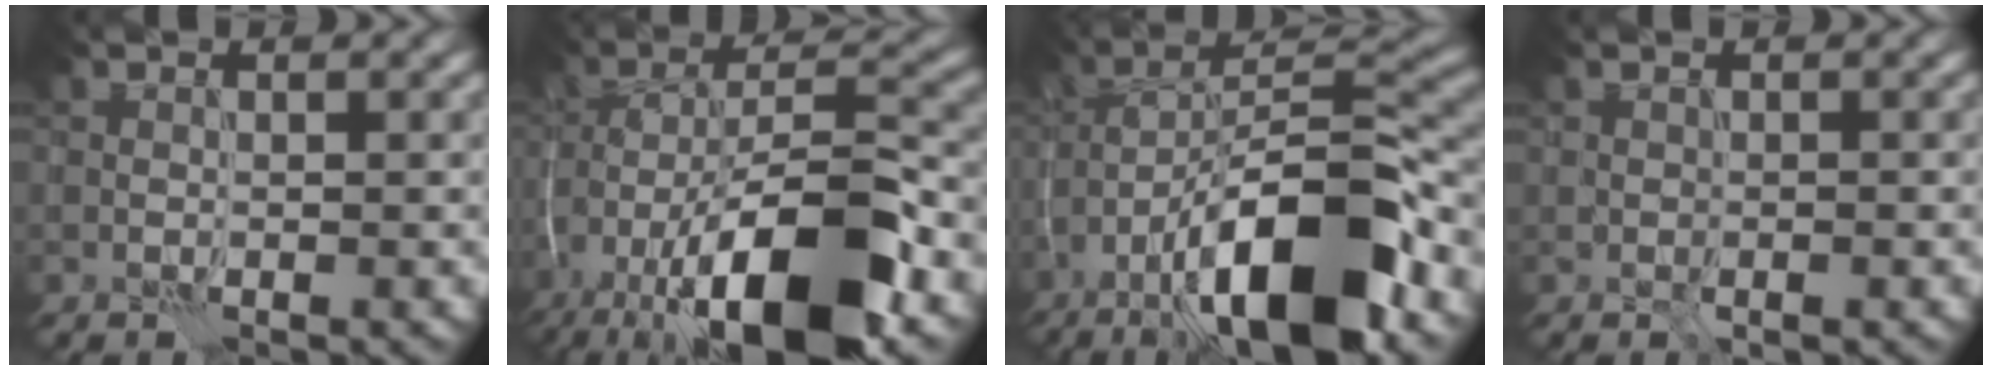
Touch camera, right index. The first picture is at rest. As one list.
[{"total": 14.0, "force": [-7.9, 4.6, 10.6], "torque": [-0.193, 0.003, -0.138]}, {"total": 13.2, "force": [-7.5, 3.7, 10.2], "torque": [-0.167, 0.018, -0.128]}, {"total": 0.6, "force": [-0.2, 0.2, 0.5], "torque": [-0.010, -0.003, 0.001]}]